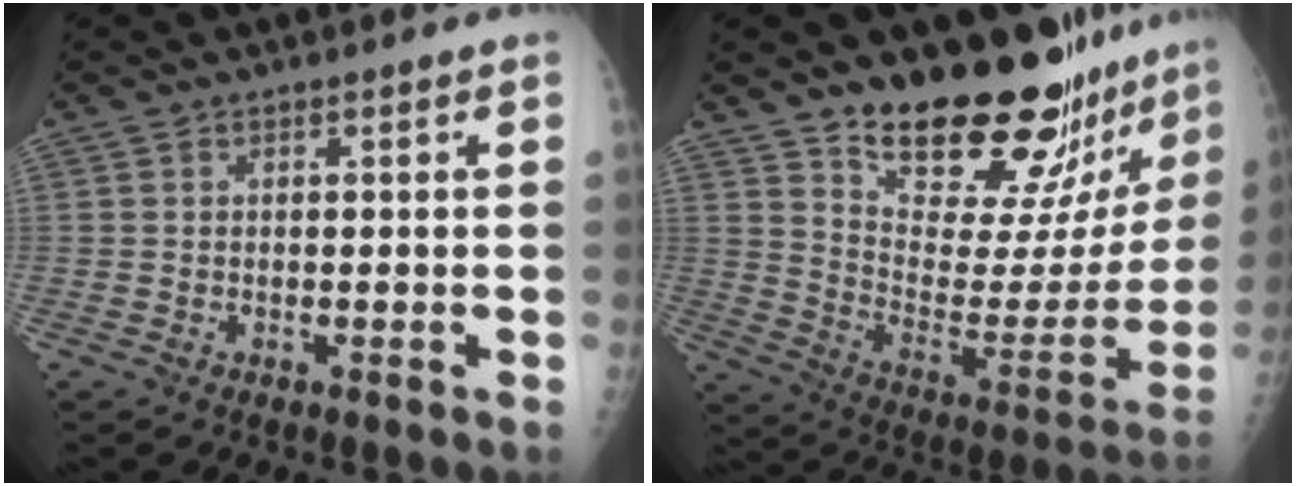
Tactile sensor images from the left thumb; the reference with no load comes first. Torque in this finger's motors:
{"motor_torque": [0.42, 0.42, 1.40, -1.37, 0.25]}